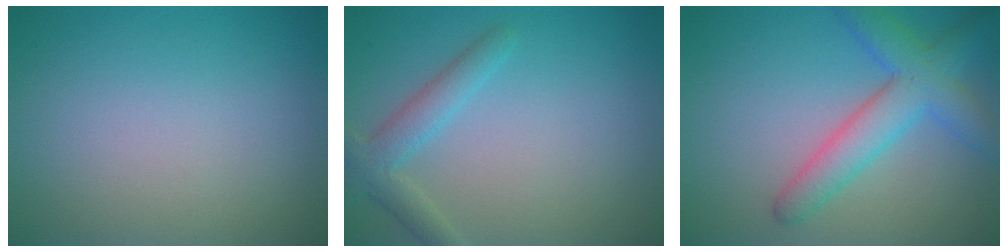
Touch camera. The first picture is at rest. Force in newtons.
{"total": 2.8, "press": 2.8, "slide": 0.0}
{"total": 5.3, "press": 5.3, "slide": 0.1}